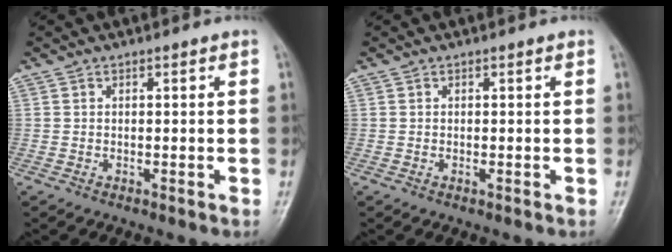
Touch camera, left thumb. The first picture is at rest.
{"total": 0.5, "force": [0.0, 0.2, 0.5], "torque": [-0.008, 0.002, -0.001]}